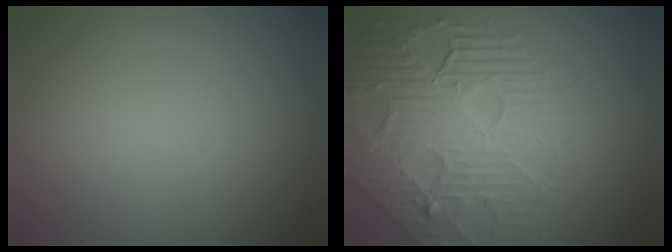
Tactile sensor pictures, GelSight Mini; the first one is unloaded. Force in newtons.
{"total": 8.7, "press": 5.9, "slide": 6.4}